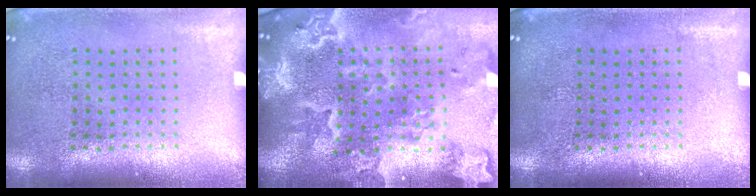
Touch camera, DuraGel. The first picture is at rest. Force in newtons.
{"total": 4.7, "press": 3.8, "slide": 2.7}
{"total": 0.0}